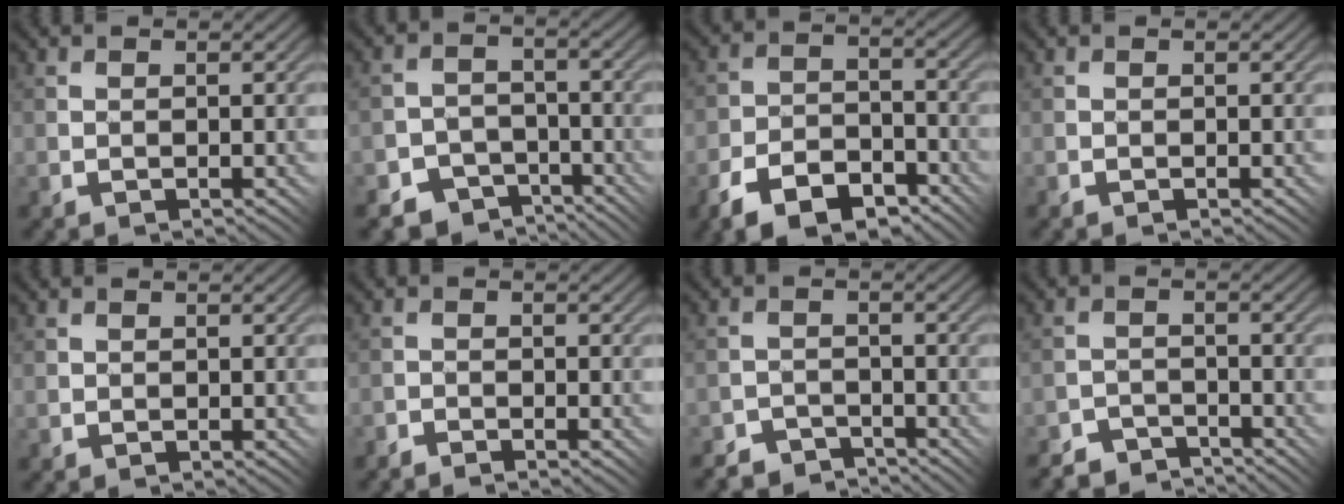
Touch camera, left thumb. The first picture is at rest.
{"total": 5.6, "force": [-4.1, 3.5, 1.3], "torque": [-0.018, -0.002, -0.072]}
{"total": 8.5, "force": [-6.0, 4.0, 4.5], "torque": [-0.090, -0.005, -0.116]}
{"total": 0.0}
{"total": 0.7, "force": [0.2, 0.6, 0.0], "torque": [-0.002, -0.002, 0.005]}
{"total": 1.6, "force": [-1.5, 0.2, 0.3], "torque": [-0.003, 0.008, -0.031]}
{"total": 3.7, "force": [-3.6, 0.8, -0.1], "torque": [0.009, 0.009, -0.068]}
{"total": 4.1, "force": [-4.0, 0.8, 0.1], "torque": [0.005, 0.009, -0.076]}